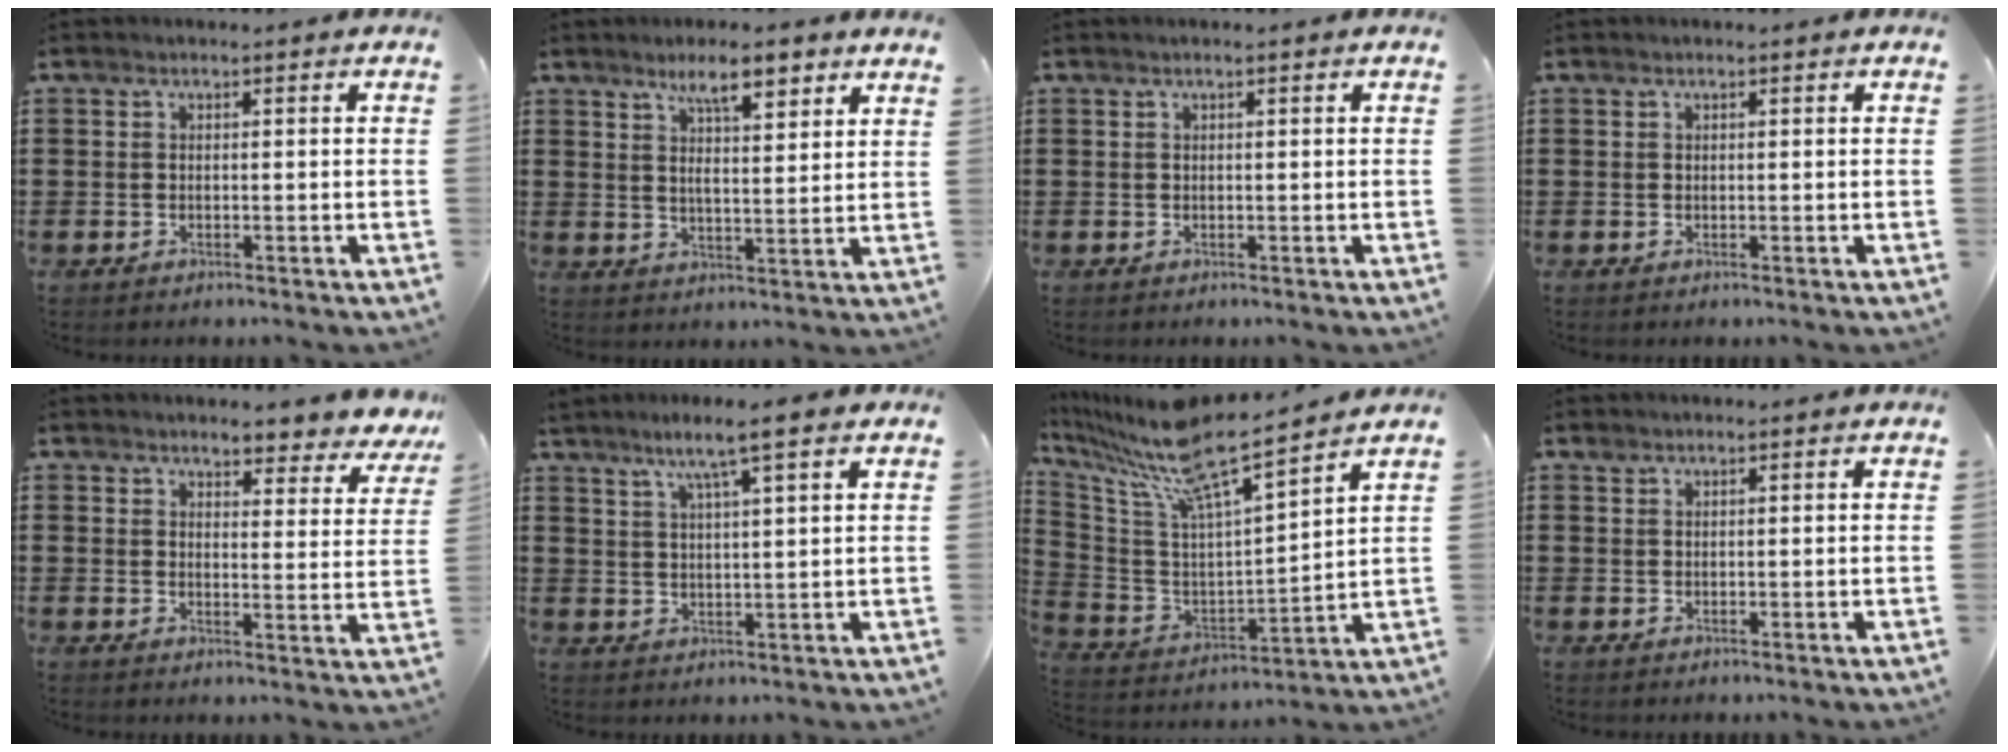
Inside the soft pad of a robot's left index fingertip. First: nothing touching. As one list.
[{"total": 6.7, "force": [5.0, 1.2, 4.4], "torque": [-0.074, -0.018, 0.079]}, {"total": 0.6, "force": [0.3, 0.0, 0.5], "torque": [-0.008, -0.001, 0.006]}, {"total": 0.0}, {"total": 4.3, "force": [4.1, 0.5, 0.9], "torque": [-0.030, -0.026, 0.071]}, {"total": 6.0, "force": [4.4, 0.0, 4.1], "torque": [-0.091, -0.005, 0.073]}, {"total": 11.0, "force": [8.8, 0.5, 6.5], "torque": [-0.165, -0.065, 0.141]}, {"total": 1.0, "force": [0.8, 0.5, 0.2], "torque": [-0.006, 0.003, 0.016]}]